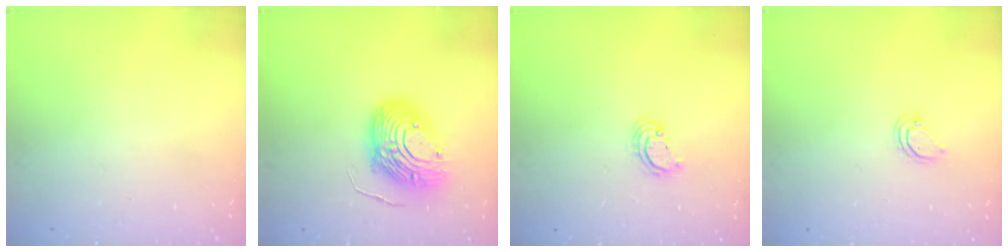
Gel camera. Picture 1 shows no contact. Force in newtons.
{"total": 19.1, "press": 19.0, "slide": 1.8}
{"total": 2.2, "press": 2.2, "slide": 0.2}
{"total": 3.6, "press": 3.6, "slide": 0.5}